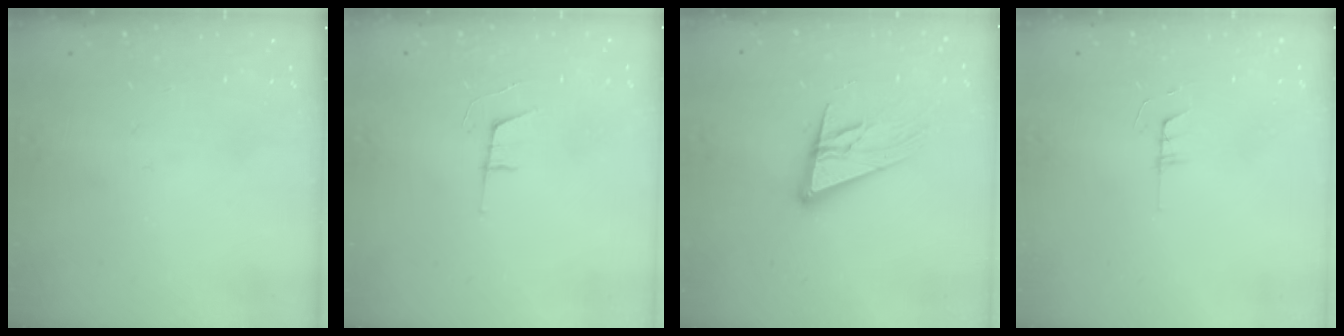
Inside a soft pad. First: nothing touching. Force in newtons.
{"total": 6.1, "press": 5.2, "slide": 3.1}
{"total": 14.7, "press": 14.1, "slide": 4.0}
{"total": 4.0, "press": 4.0, "slide": 0.4}